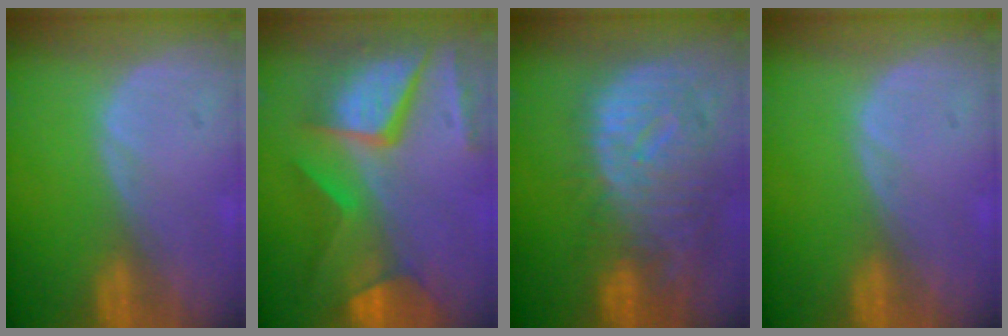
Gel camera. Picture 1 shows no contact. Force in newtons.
{"total": 12.0, "press": 9.9, "slide": 6.8}
{"total": 12.2, "press": 10.5, "slide": 6.2}
{"total": 0.0}